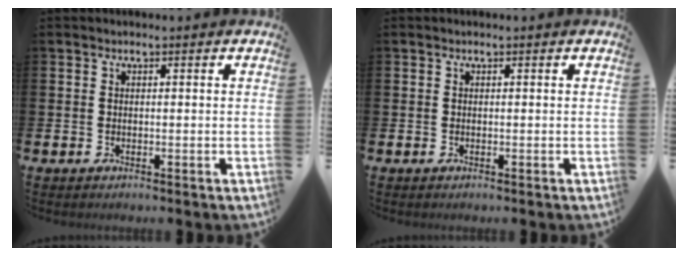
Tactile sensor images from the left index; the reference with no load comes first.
{"total": 0.0}